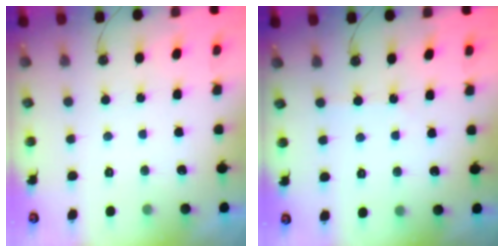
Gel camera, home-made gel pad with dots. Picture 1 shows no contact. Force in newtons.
{"total": 1.6, "press": 1.5, "slide": 0.3}